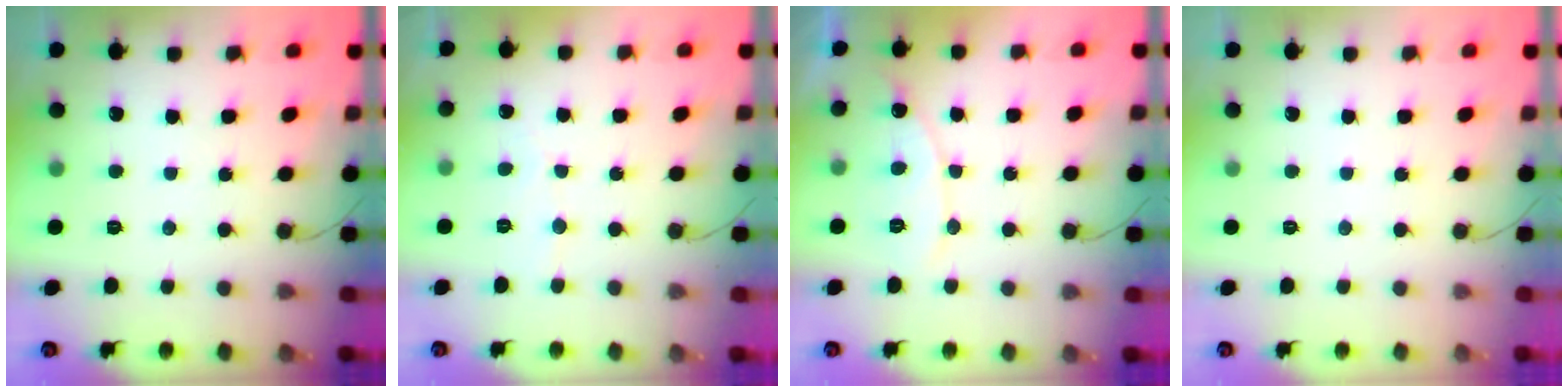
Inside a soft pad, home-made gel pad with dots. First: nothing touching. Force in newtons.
{"total": 3.3, "press": 3.3, "slide": 0.3}
{"total": 8.0, "press": 8.0, "slide": 0.7}
{"total": 0.0}